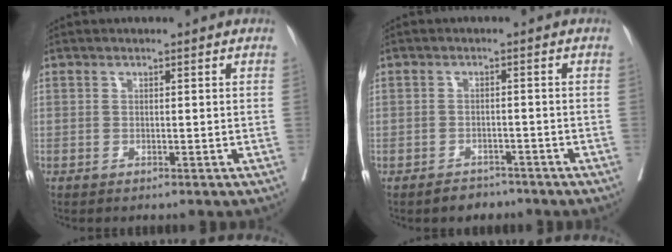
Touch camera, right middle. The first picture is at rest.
{"total": 3.0, "force": [-2.5, 1.5, 0.4], "torque": [-0.009, 0.004, -0.035]}